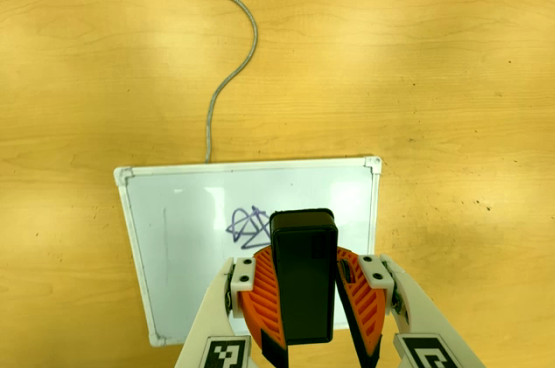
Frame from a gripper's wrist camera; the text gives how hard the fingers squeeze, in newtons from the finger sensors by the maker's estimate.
{"total": 9.7, "left": 10.0, "right": 9.3}